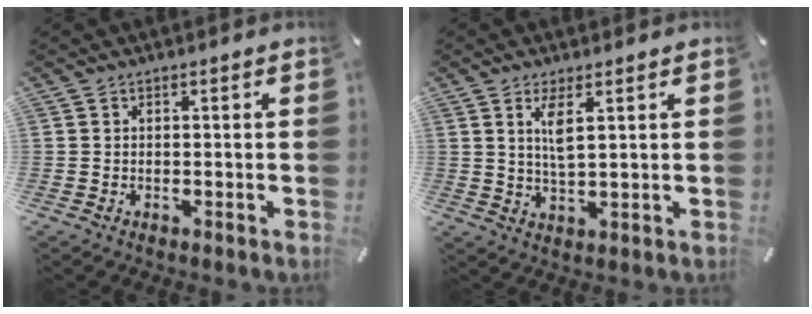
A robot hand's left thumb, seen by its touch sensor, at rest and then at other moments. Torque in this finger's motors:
{"motor_torque": [1.03, 0.38, 0.42, -0.49, 0.07]}